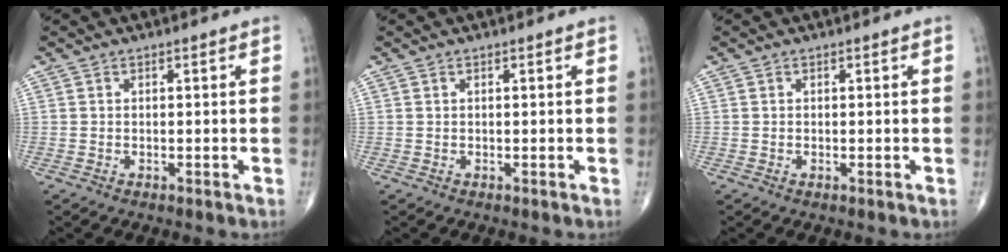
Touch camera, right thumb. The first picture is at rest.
{"total": 0.0}
{"total": 0.0}